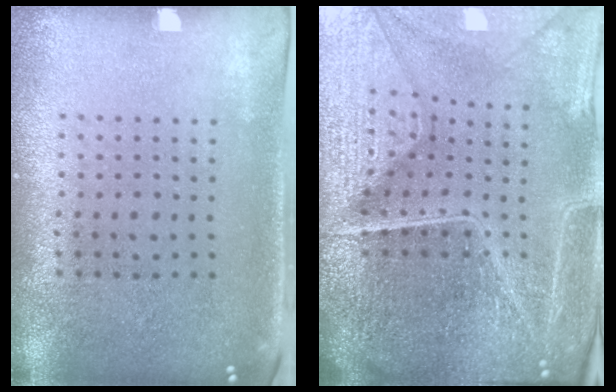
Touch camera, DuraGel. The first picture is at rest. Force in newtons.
{"total": 6.7, "press": 5.9, "slide": 3.2}